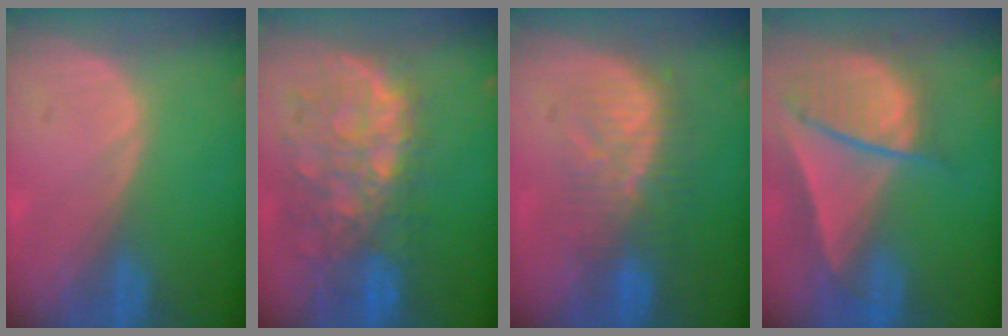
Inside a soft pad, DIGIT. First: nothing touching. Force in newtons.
{"total": 11.2, "press": 9.8, "slide": 5.4}
{"total": 8.0, "press": 7.8, "slide": 1.6}
{"total": 9.4, "press": 8.1, "slide": 4.7}